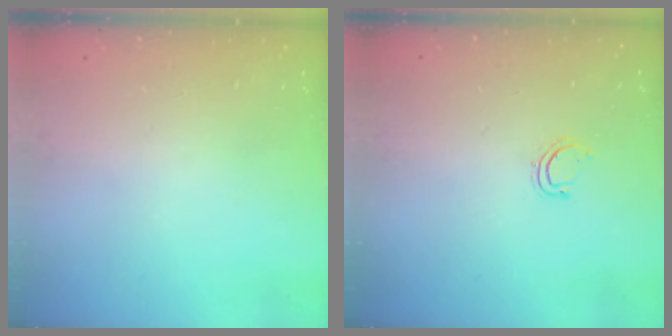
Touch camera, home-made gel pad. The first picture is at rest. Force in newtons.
{"total": 4.3, "press": 4.2, "slide": 1.0}